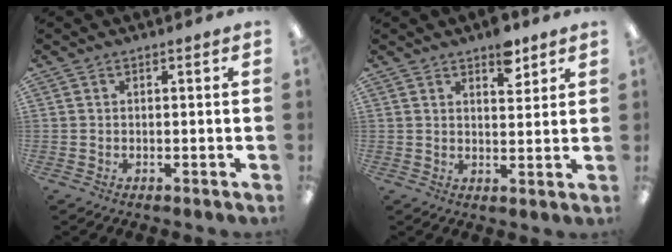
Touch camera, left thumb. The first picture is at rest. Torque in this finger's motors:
{"motor_torque": [0.46, 0.21, 0.31, -0.29, 0.01]}